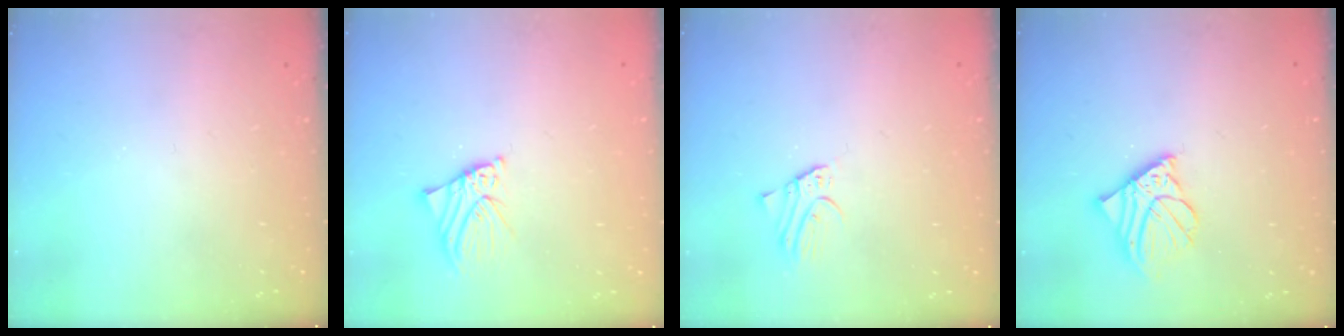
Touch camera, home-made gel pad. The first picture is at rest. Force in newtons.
{"total": 4.7, "press": 4.7, "slide": 0.6}
{"total": 2.3, "press": 2.3, "slide": 0.2}
{"total": 7.7, "press": 7.6, "slide": 1.6}